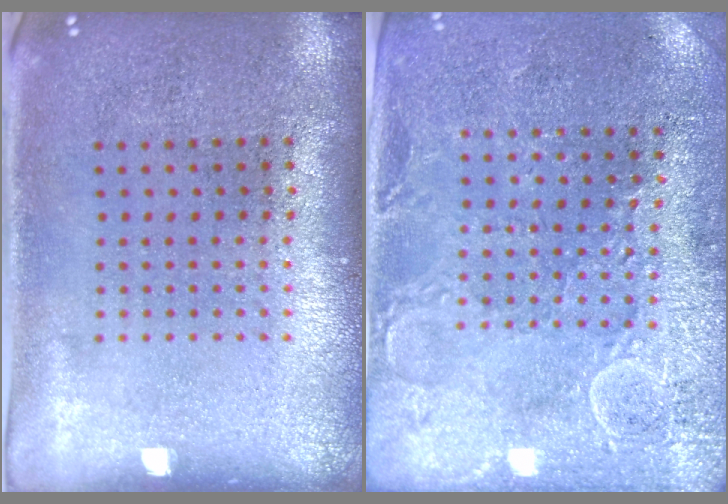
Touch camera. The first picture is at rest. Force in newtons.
{"total": 2.8, "press": 2.7, "slide": 0.7}